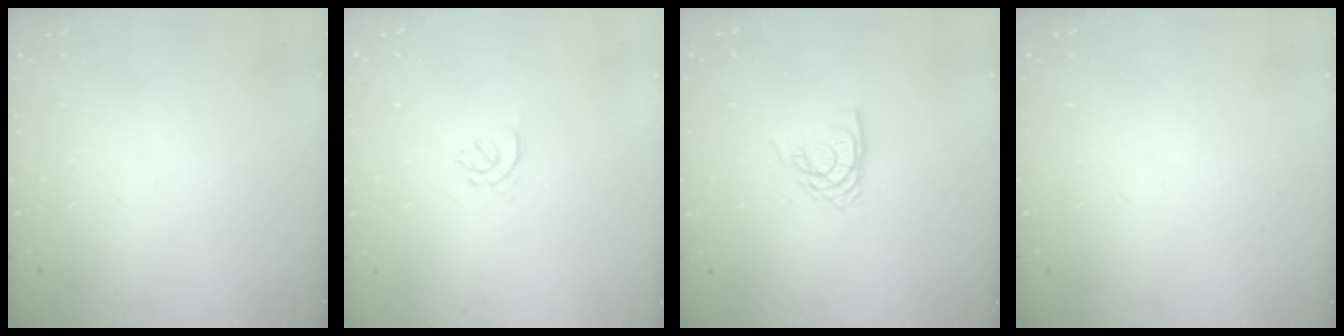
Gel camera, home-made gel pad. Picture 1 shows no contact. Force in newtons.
{"total": 1.0, "press": 0.9, "slide": 0.4}
{"total": 6.0, "press": 6.0, "slide": 0.5}
{"total": 0.0}